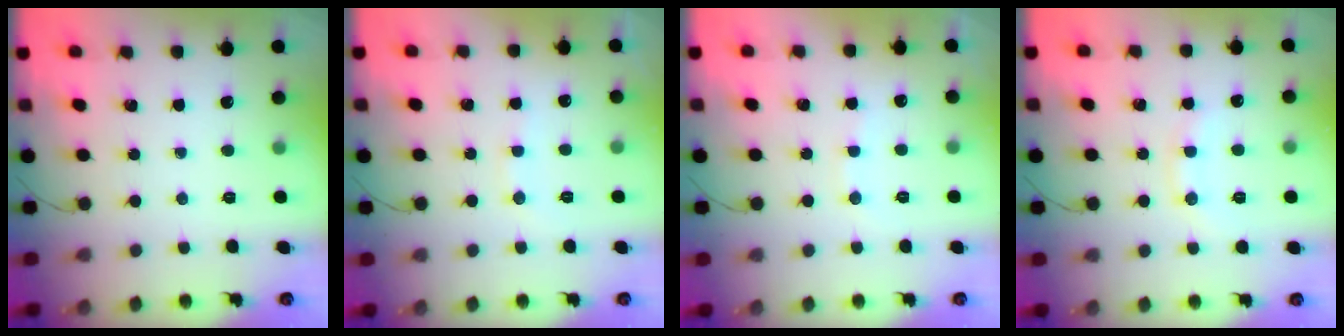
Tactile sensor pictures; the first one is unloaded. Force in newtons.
{"total": 7.0, "press": 6.9, "slide": 1.4}
{"total": 5.8, "press": 5.7, "slide": 1.0}
{"total": 6.6, "press": 6.6, "slide": 1.0}